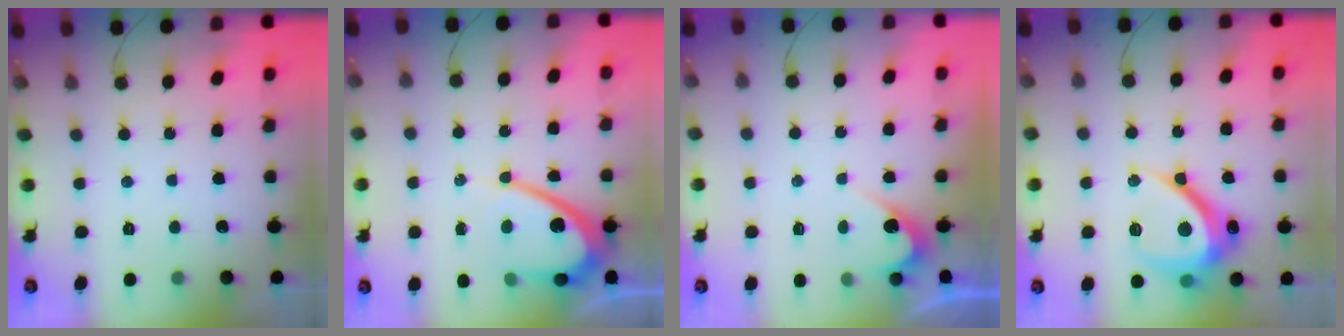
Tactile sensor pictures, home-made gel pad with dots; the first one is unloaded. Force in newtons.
{"total": 11.8, "press": 11.7, "slide": 1.0}
{"total": 3.0, "press": 3.0, "slide": 0.3}
{"total": 14.4, "press": 14.4, "slide": 0.5}